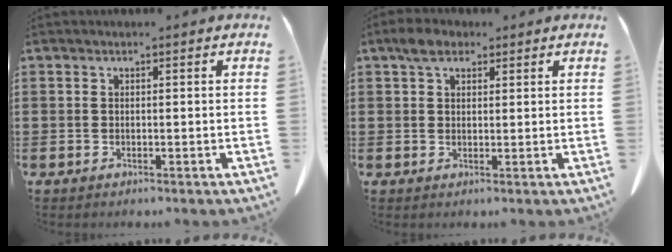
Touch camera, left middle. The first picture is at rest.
{"total": 3.6, "force": [2.4, 2.0, 1.8], "torque": [-0.036, 0.007, 0.042]}